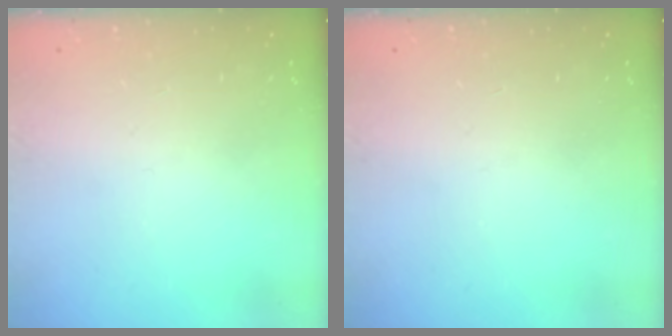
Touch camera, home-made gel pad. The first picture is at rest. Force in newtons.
{"total": 0.0}